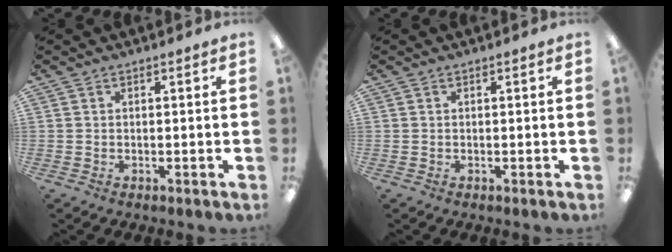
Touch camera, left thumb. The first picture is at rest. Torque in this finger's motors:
{"motor_torque": [0.01, 0.00, 0.21, -0.08, 0.00]}